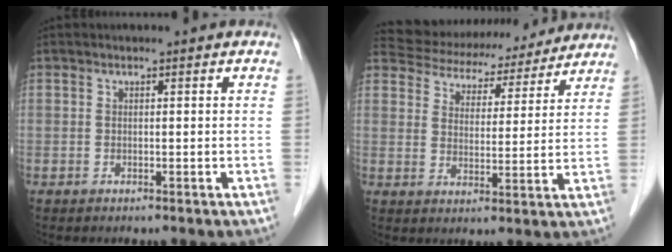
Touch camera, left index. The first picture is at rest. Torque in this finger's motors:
{"motor_torque": [-0.17, -0.90, 0.28, 0.00]}